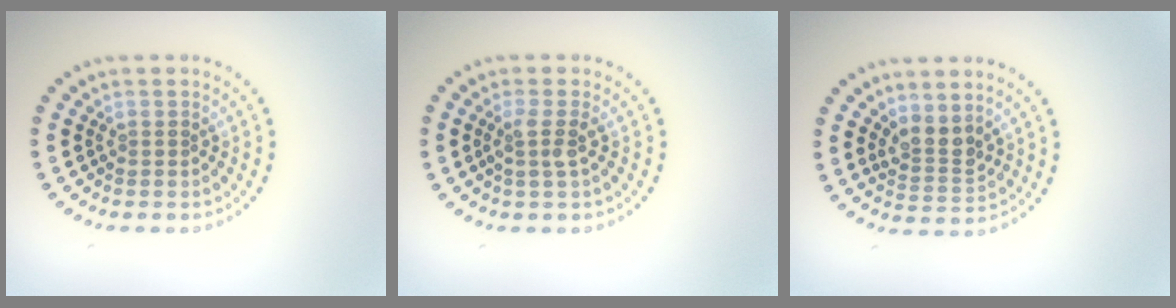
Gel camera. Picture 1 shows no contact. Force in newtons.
{"total": 1.8, "press": 1.3, "slide": 1.2}
{"total": 2.4, "press": 2.0, "slide": 1.4}